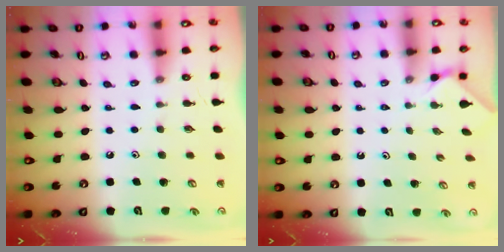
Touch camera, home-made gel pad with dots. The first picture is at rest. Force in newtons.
{"total": 0.7, "press": 0.6, "slide": 0.3}